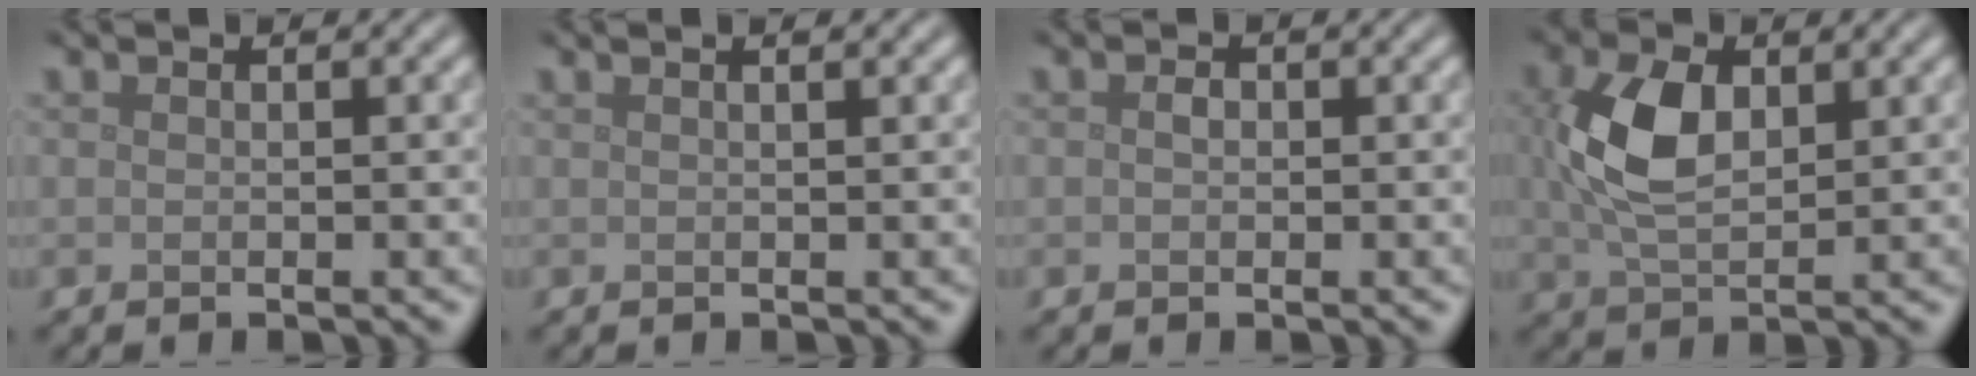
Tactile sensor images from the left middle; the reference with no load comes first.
{"total": 1.8, "force": [1.0, 0.7, 1.2], "torque": [-0.005, -0.002, -0.002]}
{"total": 0.7, "force": [0.0, 0.5, 0.5], "torque": [-0.009, -0.001, -0.002]}
{"total": 5.9, "force": [1.3, 3.6, 4.5], "torque": [-0.109, 0.000, 0.028]}